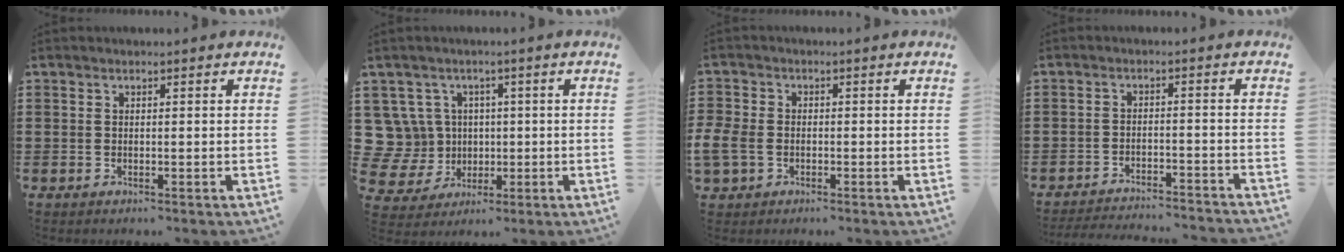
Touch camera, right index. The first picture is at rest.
{"total": 8.4, "force": [1.4, 8.0, 2.1], "torque": [-0.107, 0.004, 0.031]}
{"total": 3.5, "force": [-1.6, 2.4, 2.0], "torque": [-0.064, -0.004, -0.037]}
{"total": 3.3, "force": [-3.3, -0.2, 0.2], "torque": [-0.009, -0.003, -0.070]}